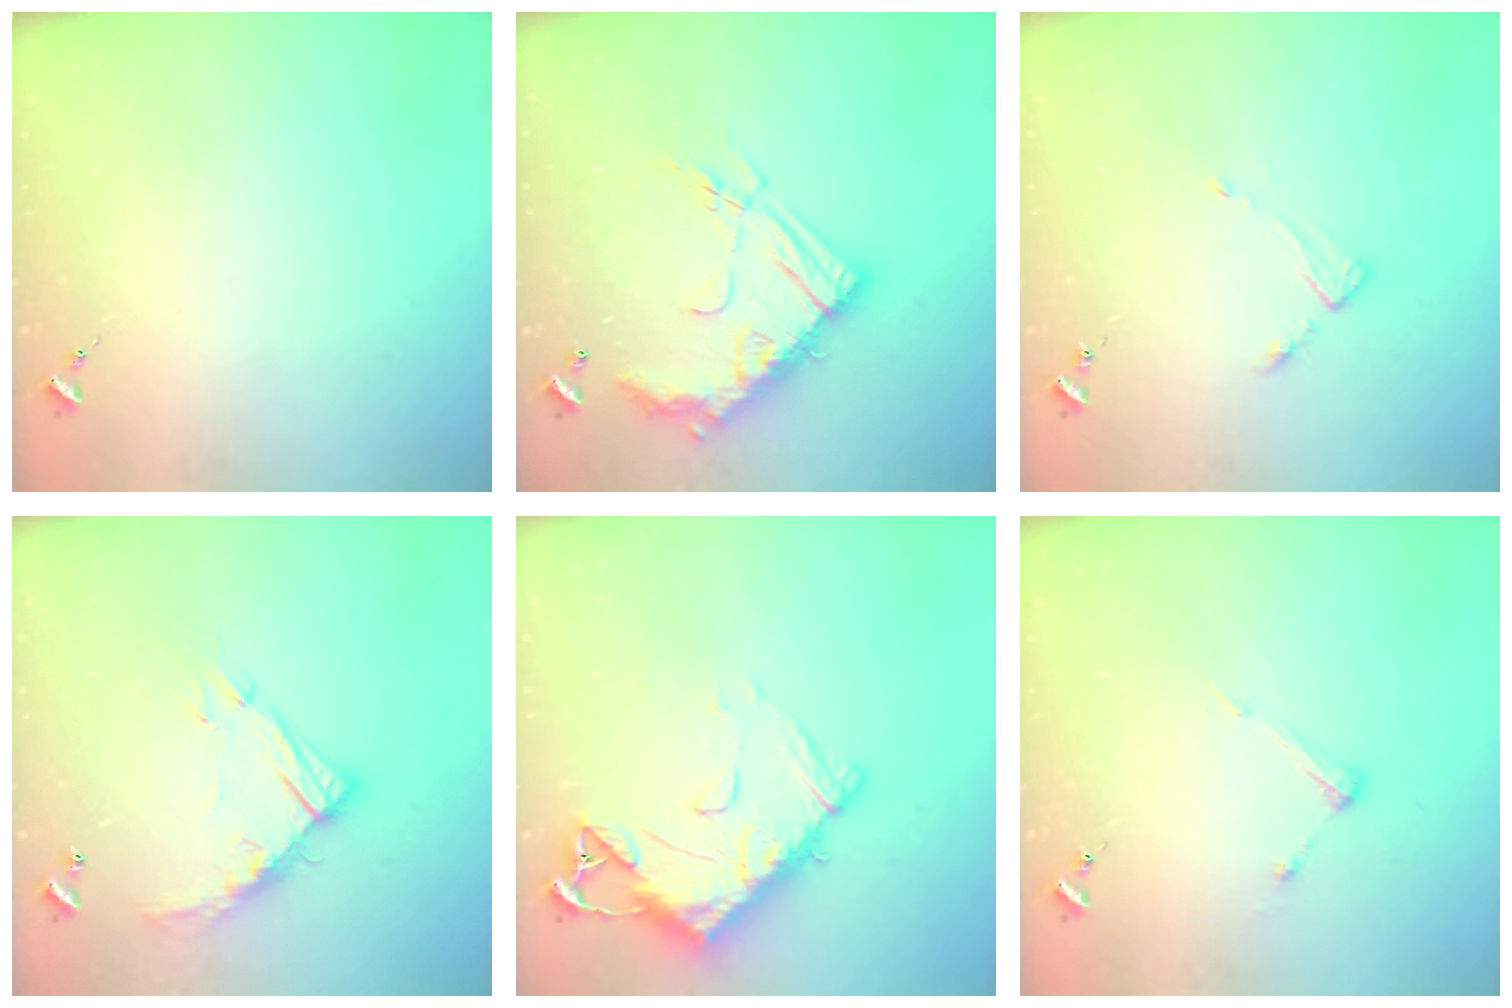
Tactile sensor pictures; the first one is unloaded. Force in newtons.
{"total": 20.3, "press": 20.2, "slide": 1.9}
{"total": 4.1, "press": 4.1, "slide": 0.4}
{"total": 13.8, "press": 13.8, "slide": 1.0}
{"total": 15.0, "press": 14.9, "slide": 1.6}
{"total": 5.6, "press": 5.5, "slide": 0.7}